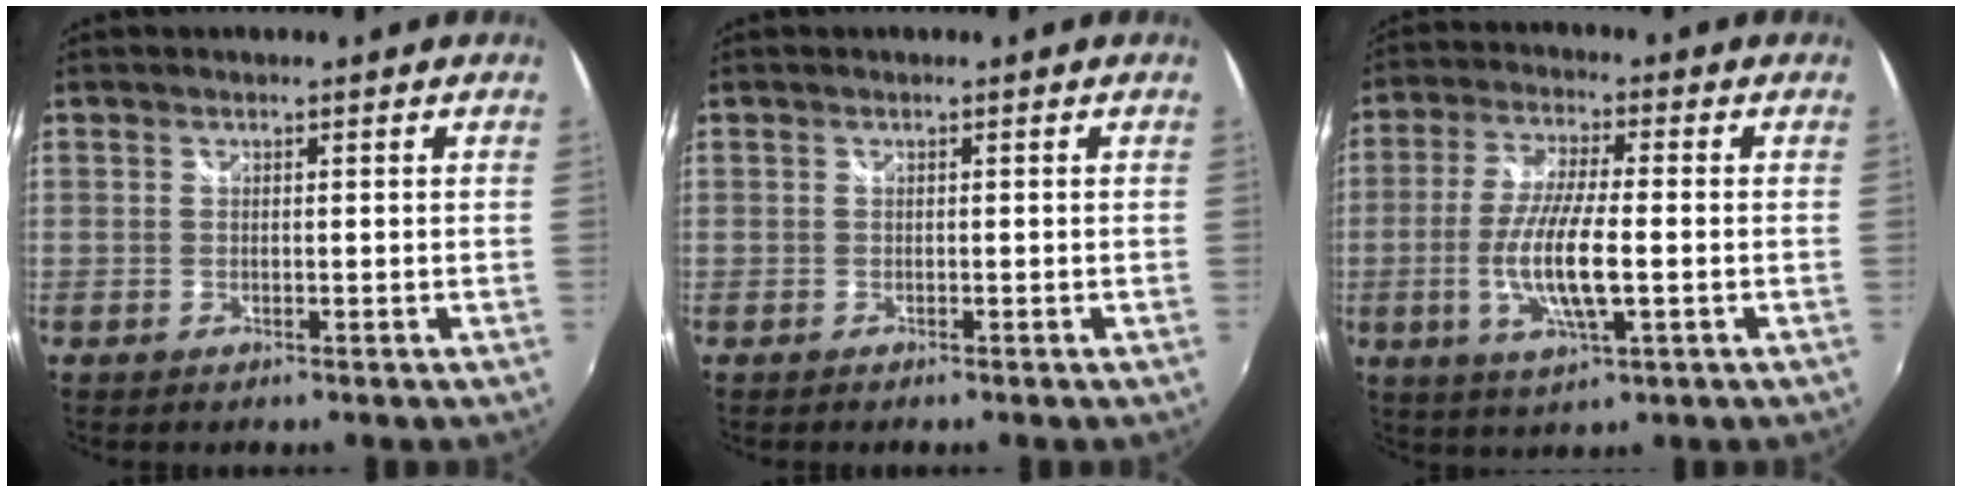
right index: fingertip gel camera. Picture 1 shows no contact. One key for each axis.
{"total": 0.0}
{"total": 10.9, "fx": -2.2, "fy": 2.3, "fz": 10.4, "tx": -0.210, "ty": -0.011, "tz": -0.043}